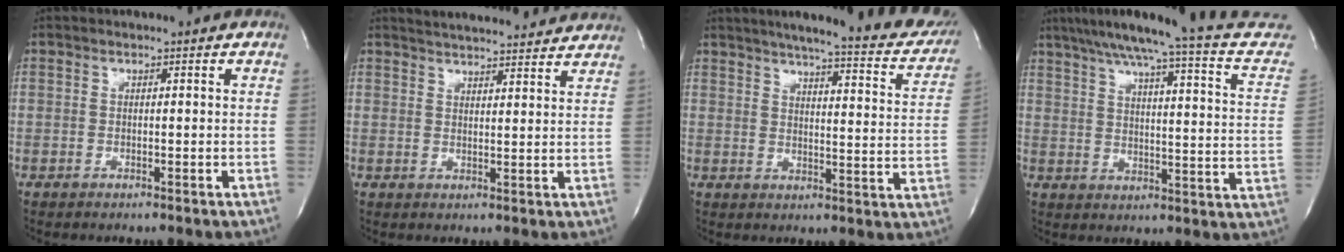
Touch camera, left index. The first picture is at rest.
{"total": 15.2, "force": [14.3, 2.1, 4.5], "torque": [-0.063, 0.017, 0.181]}
{"total": 22.7, "force": [19.2, 3.1, 11.6], "torque": [-0.157, -0.041, 0.221]}
{"total": 22.1, "force": [19.6, -0.2, 10.1], "torque": [-0.150, -0.054, 0.239]}